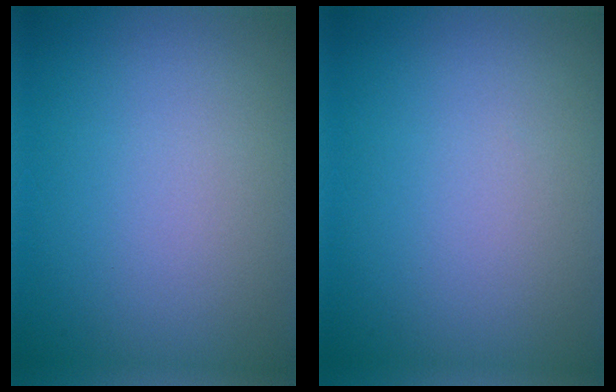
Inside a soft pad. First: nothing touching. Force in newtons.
{"total": 0.0}